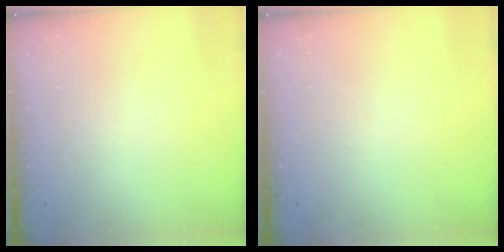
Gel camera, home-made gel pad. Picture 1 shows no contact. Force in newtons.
{"total": 0.0}